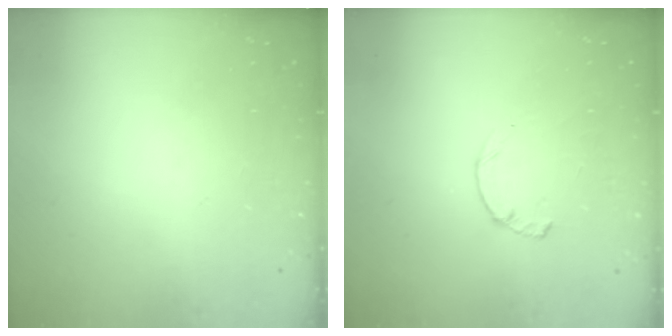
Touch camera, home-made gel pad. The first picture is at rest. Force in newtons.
{"total": 2.3, "press": 2.3, "slide": 0.4}